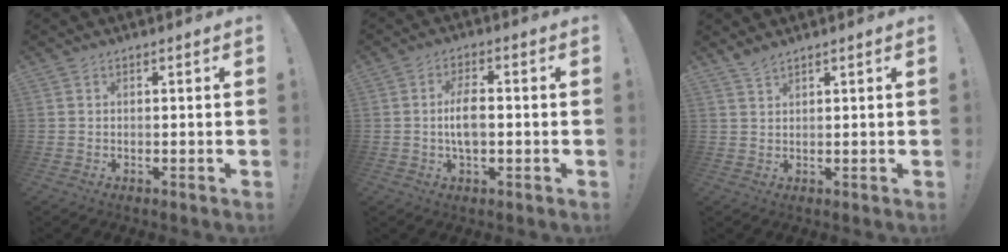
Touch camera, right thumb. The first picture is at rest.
{"total": 6.7, "force": [-0.8, 3.2, 5.9], "torque": [-0.123, 0.005, -0.018]}
{"total": 2.4, "force": [2.1, 0.4, 1.1], "torque": [-0.019, -0.010, 0.038]}